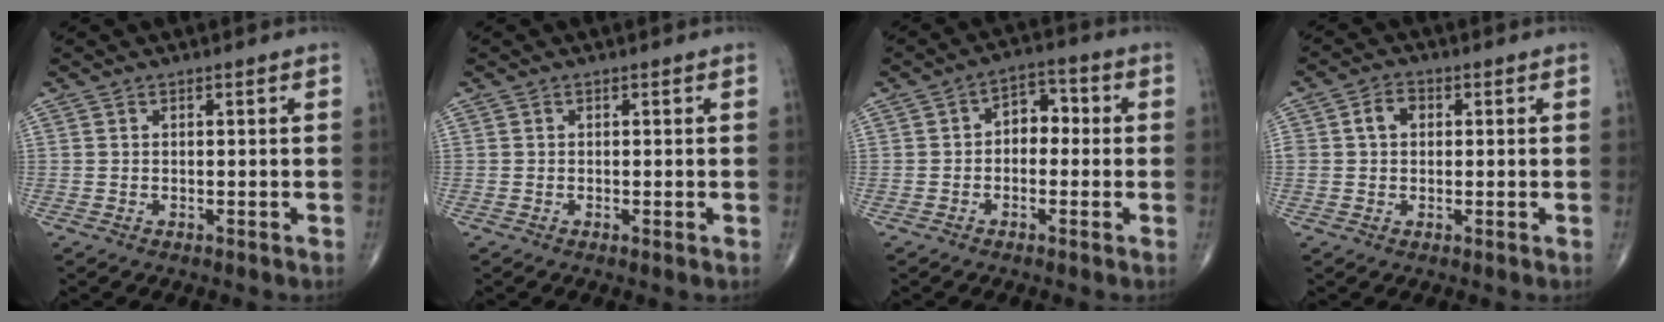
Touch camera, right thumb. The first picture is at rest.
{"total": 0.6, "force": [-0.1, 0.0, 0.6], "torque": [-0.012, -0.002, -0.003]}
{"total": 5.6, "force": [-0.2, 4.0, 3.9], "torque": [-0.026, 0.023, -0.016]}
{"total": 3.8, "force": [0.7, 2.8, 2.4], "torque": [-0.039, 0.012, 0.010]}